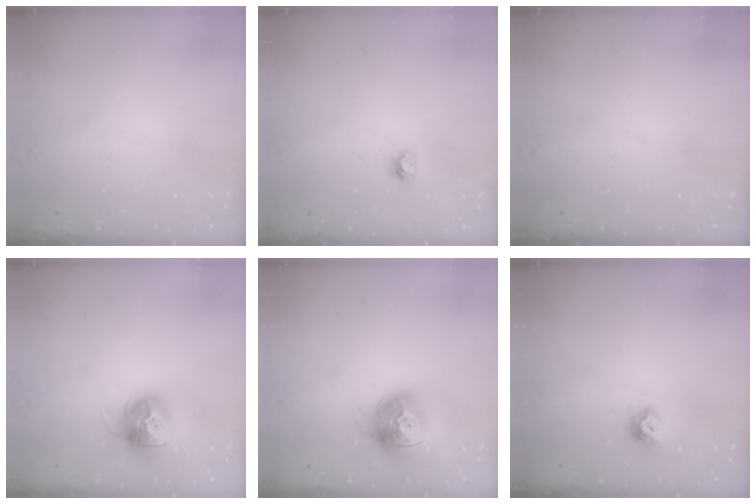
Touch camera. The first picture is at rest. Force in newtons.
{"total": 3.8, "press": 3.8, "slide": 0.5}
{"total": 0.0}
{"total": 14.6, "press": 14.5, "slide": 1.4}
{"total": 15.7, "press": 15.6, "slide": 1.6}
{"total": 7.4, "press": 7.4, "slide": 0.2}